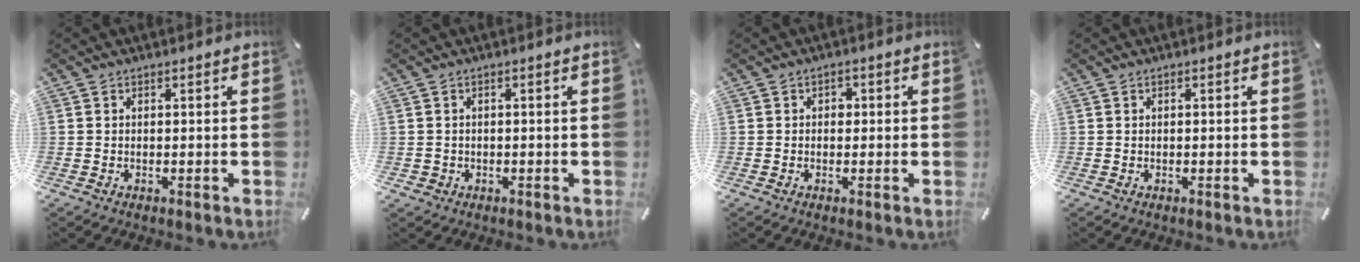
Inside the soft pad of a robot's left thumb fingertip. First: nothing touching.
{"total": 1.4, "force": [-0.3, 1.3, 0.3], "torque": [-0.006, 0.004, -0.010]}
{"total": 1.6, "force": [-0.1, 1.4, 0.8], "torque": [-0.009, 0.005, -0.008]}
{"total": 0.0}